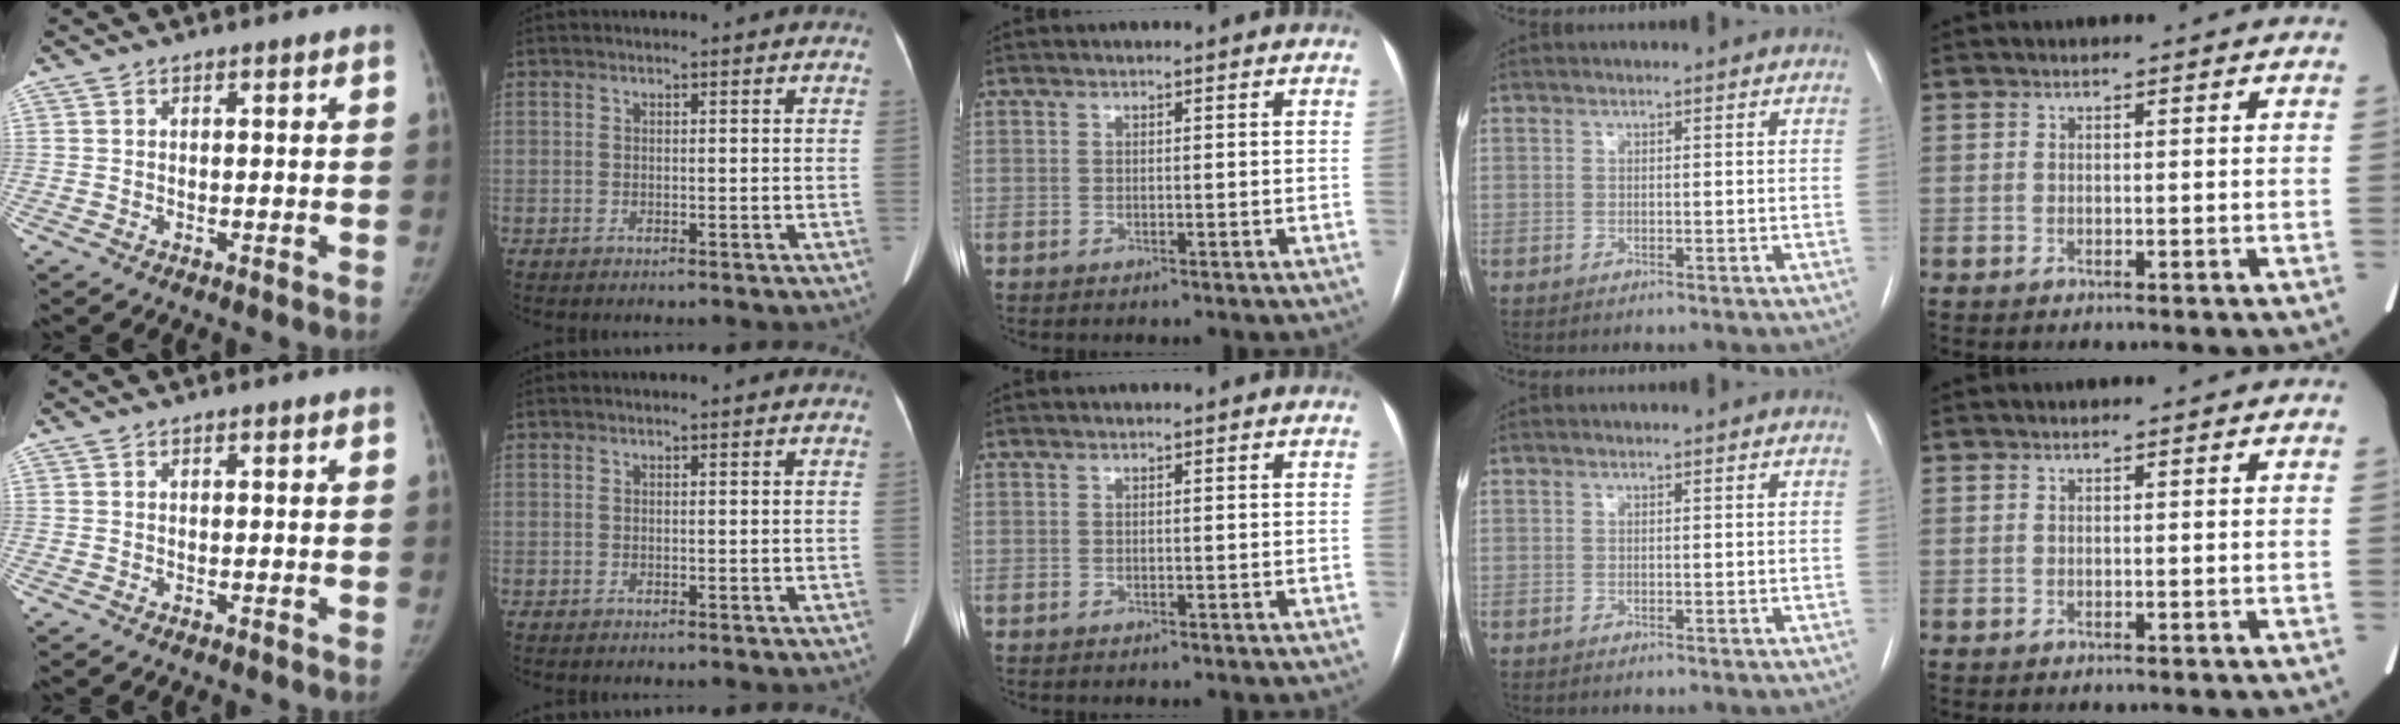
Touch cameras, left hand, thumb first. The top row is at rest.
{}